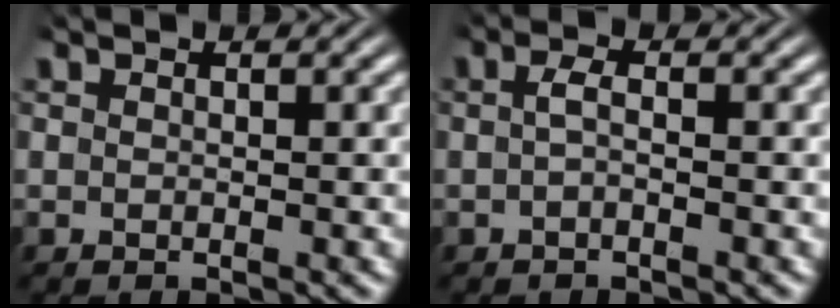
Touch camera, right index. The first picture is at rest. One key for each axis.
{"total": 1.3, "fx": -0.4, "fy": 0.0, "fz": 1.2, "tx": -0.027, "ty": -0.003, "tz": -0.006}